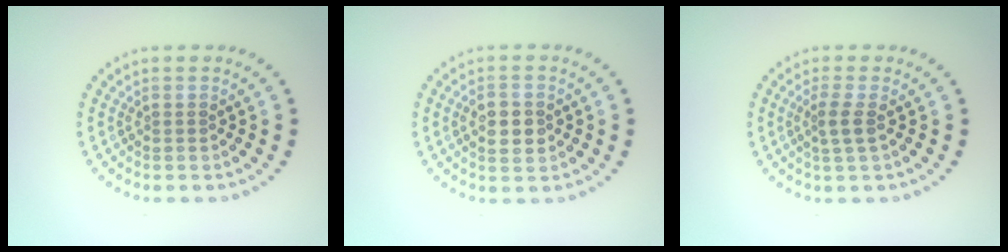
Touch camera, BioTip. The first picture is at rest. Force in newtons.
{"total": 2.8, "press": 2.8, "slide": 0.0}
{"total": 1.7, "press": 1.3, "slide": 1.0}